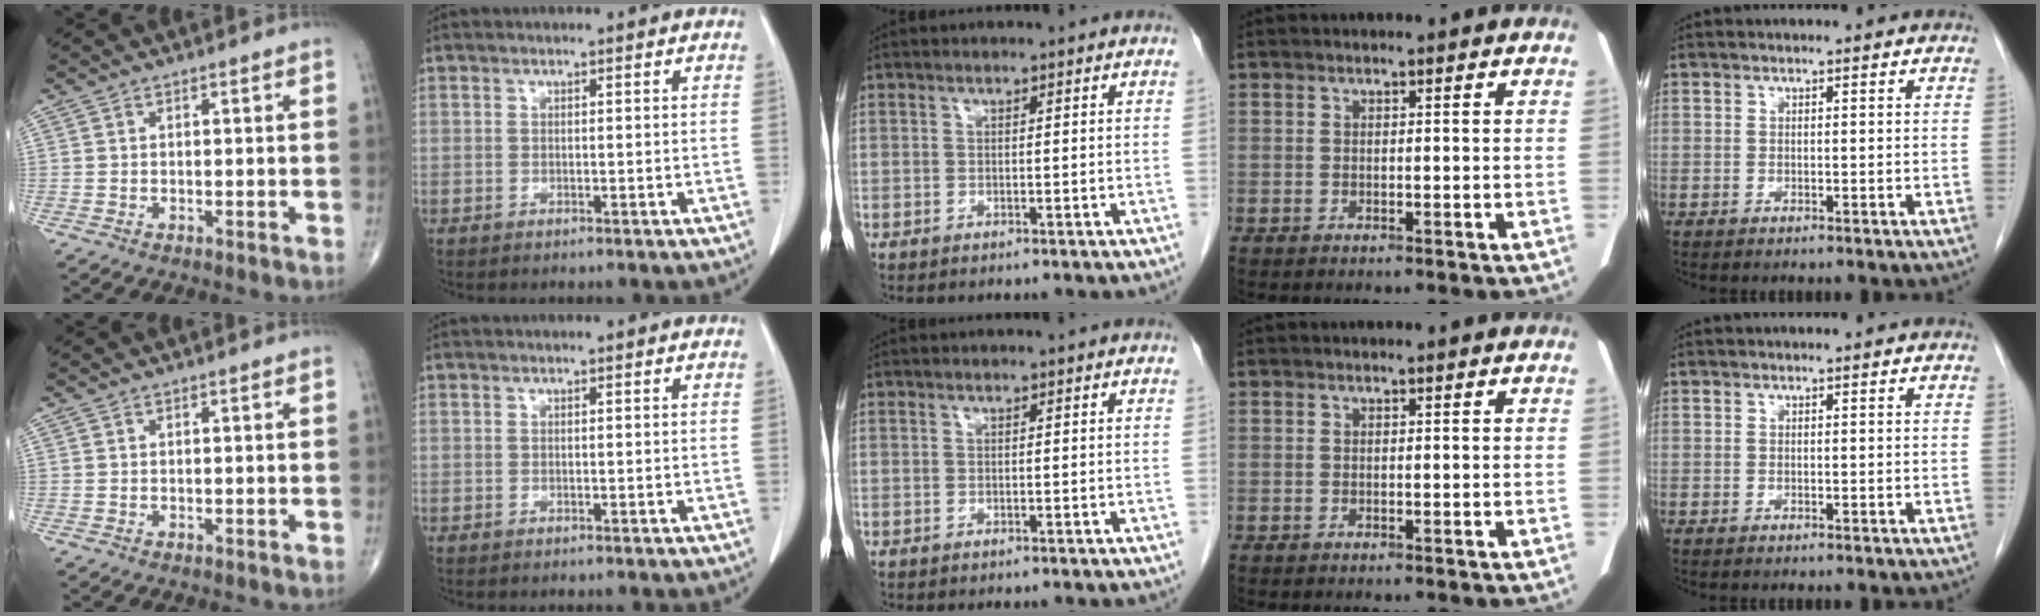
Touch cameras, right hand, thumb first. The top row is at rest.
{}